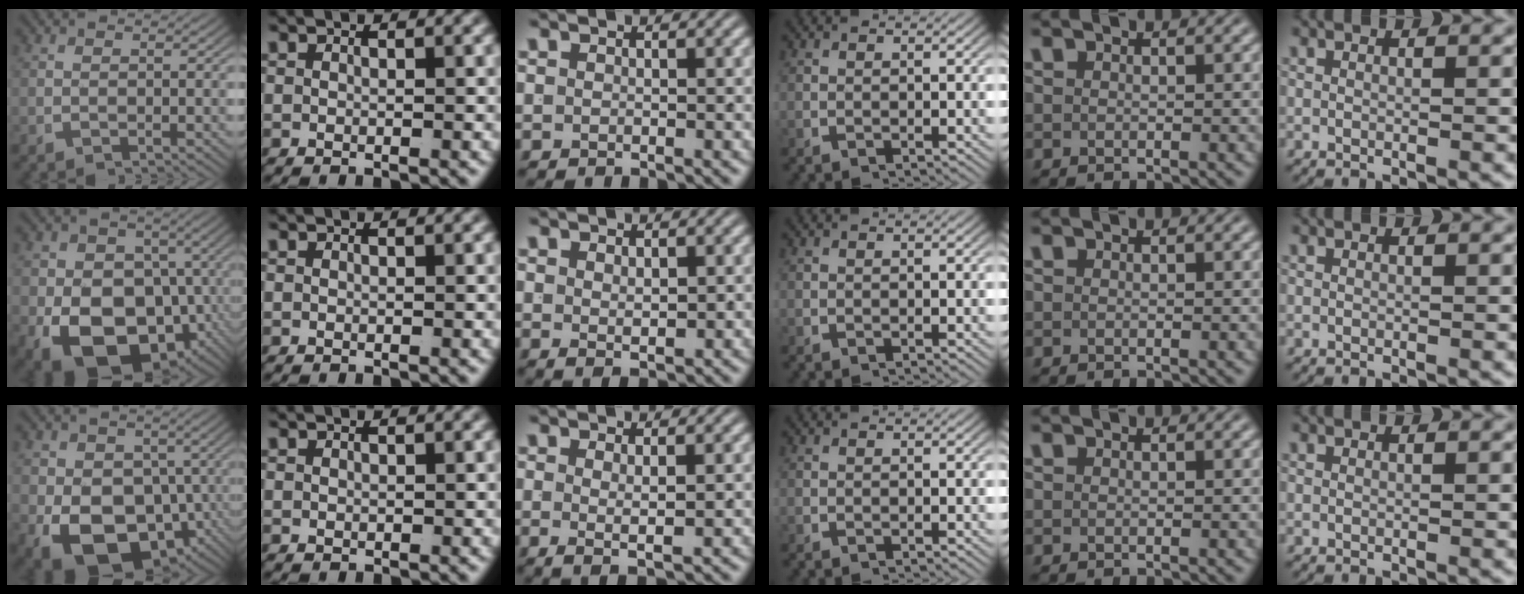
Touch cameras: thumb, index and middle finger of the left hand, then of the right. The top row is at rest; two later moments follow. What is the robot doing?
{"motion": "lift_and_place", "object": "shorts"}